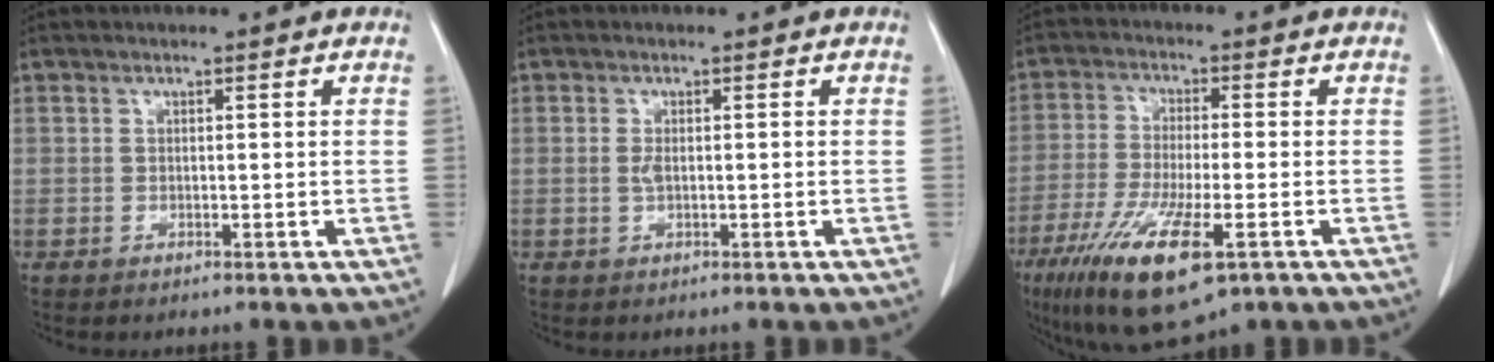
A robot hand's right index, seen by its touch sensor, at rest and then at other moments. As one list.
[{"total": 1.3, "force": [0.0, 0.5, 1.2], "torque": [-0.024, 0.001, 0.002]}, {"total": 13.9, "force": [-7.2, 2.9, 11.5], "torque": [-0.224, -0.037, -0.121]}]